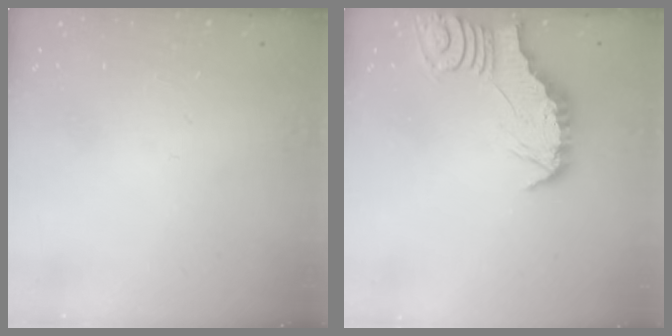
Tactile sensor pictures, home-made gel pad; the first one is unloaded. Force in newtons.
{"total": 2.9, "press": 2.8, "slide": 0.3}